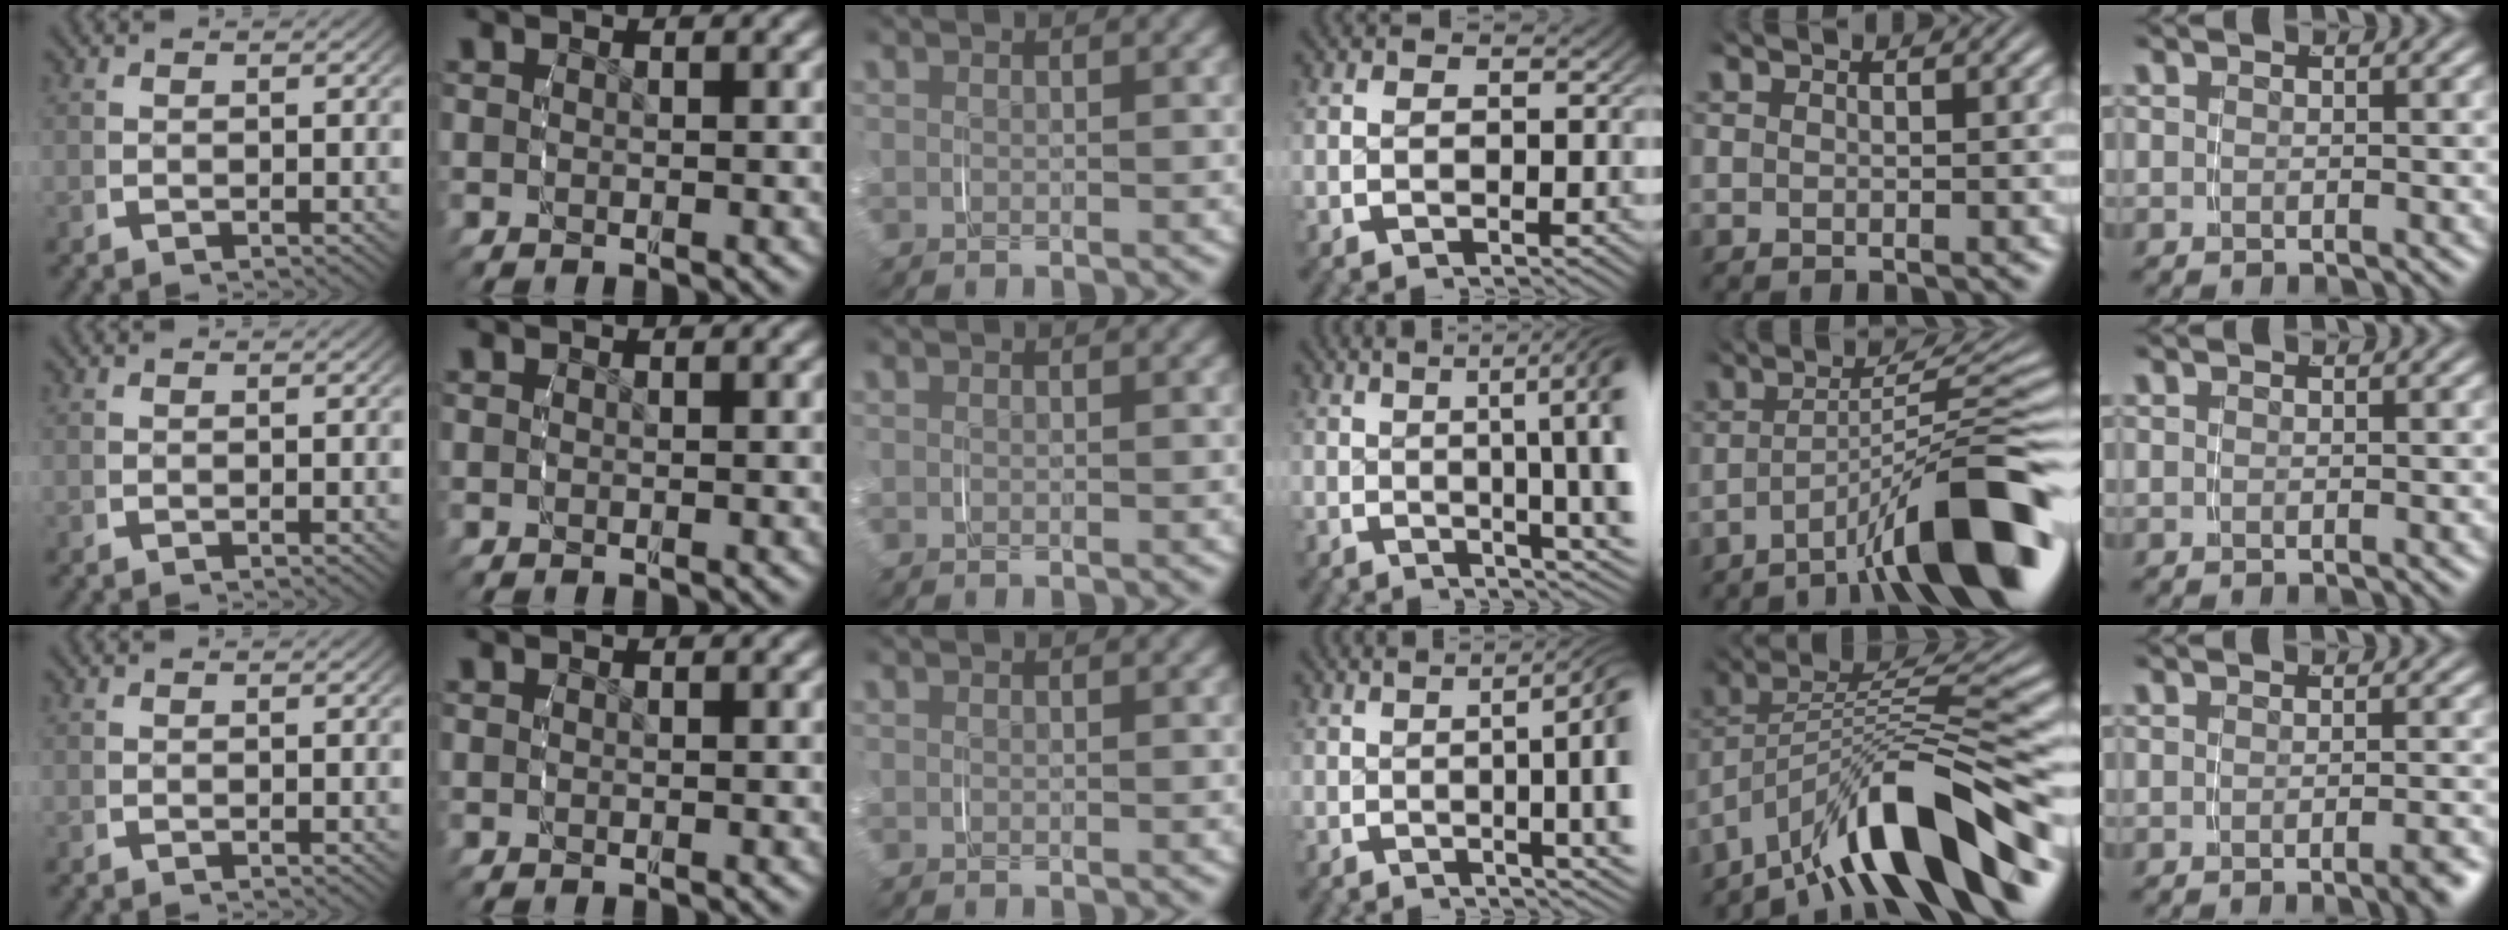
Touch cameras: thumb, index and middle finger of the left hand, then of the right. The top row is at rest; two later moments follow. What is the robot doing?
{"motion": "grasp_and_lifting", "object": "pencil case"}